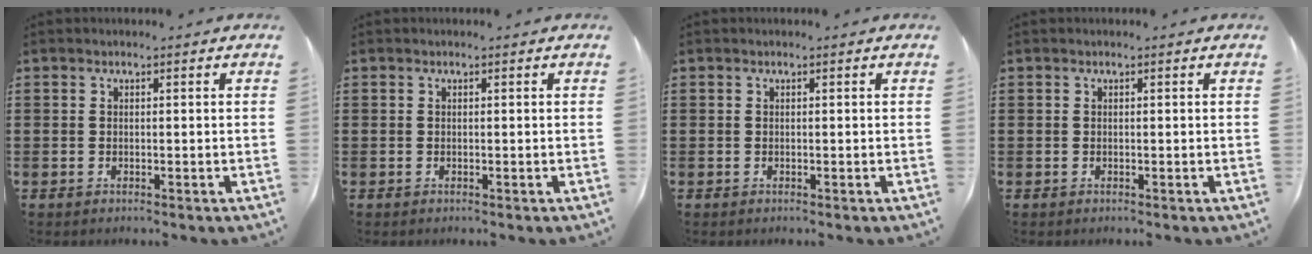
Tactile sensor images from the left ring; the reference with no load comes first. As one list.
[{"total": 0.0}, {"total": 0.0}, {"total": 0.0}]